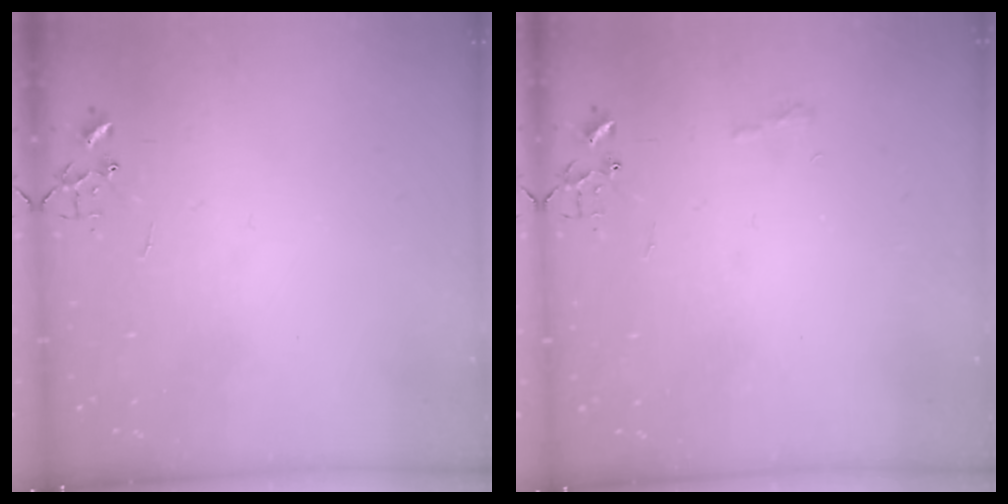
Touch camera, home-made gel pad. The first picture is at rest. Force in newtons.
{"total": 7.0, "press": 6.9, "slide": 0.5}